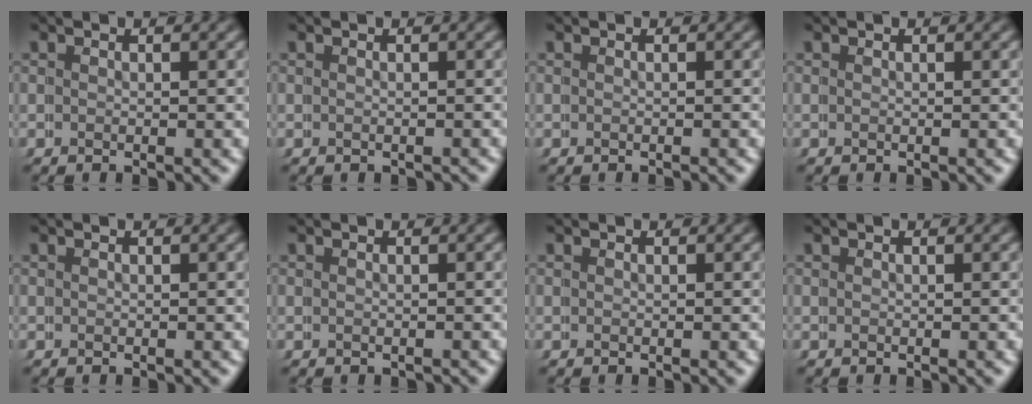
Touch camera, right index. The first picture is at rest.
{"total": 0.7, "force": [-0.1, -0.1, -0.6], "torque": [0.008, 0.002, -0.001]}
{"total": 0.0}
{"total": 0.0}
{"total": 0.0}
{"total": 0.5, "force": [0.0, 0.0, -0.5], "torque": [0.005, 0.001, 0.001]}
{"total": 0.0}
{"total": 0.0}